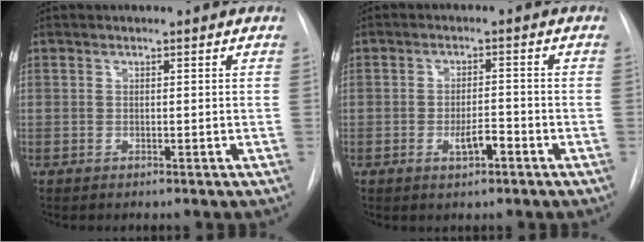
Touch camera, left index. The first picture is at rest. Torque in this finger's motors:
{"motor_torque": [0.36, 0.35, 0.09, 0.04]}